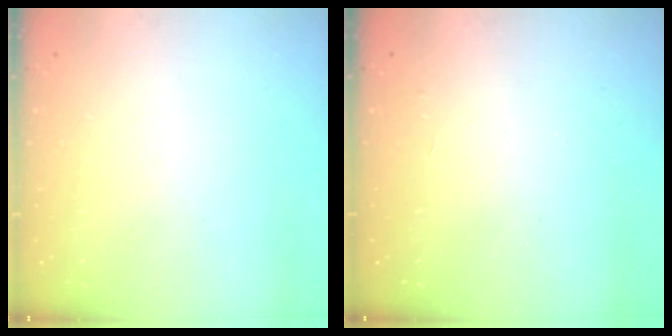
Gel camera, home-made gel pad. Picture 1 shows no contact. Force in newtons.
{"total": 2.2, "press": 2.2, "slide": 0.4}